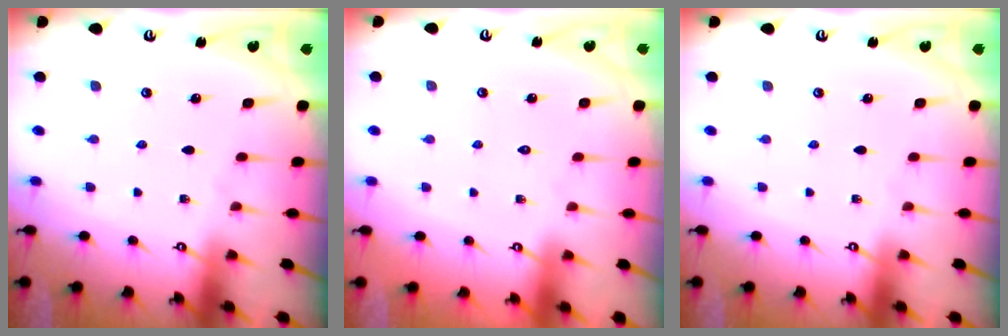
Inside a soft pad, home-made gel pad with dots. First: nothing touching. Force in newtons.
{"total": 1.7, "press": 1.7, "slide": 0.1}
{"total": 0.0}